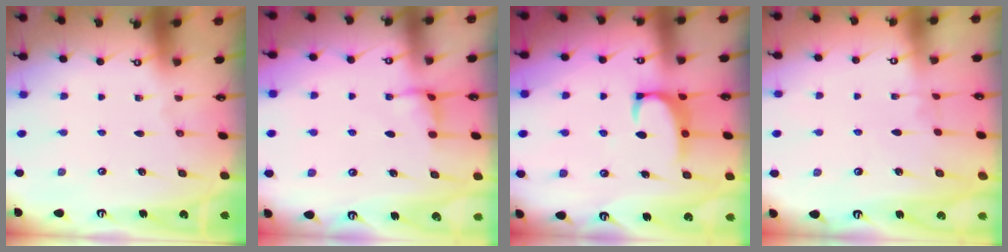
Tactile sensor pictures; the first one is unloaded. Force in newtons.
{"total": 1.5, "press": 1.3, "slide": 0.7}
{"total": 2.4, "press": 2.3, "slide": 0.7}
{"total": 2.8, "press": 2.8, "slide": 0.4}